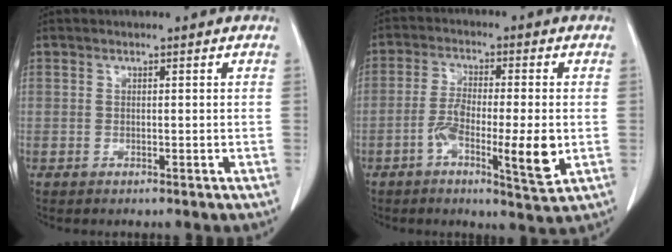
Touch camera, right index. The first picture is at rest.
{"total": 9.5, "force": [-2.5, 1.7, 9.0], "torque": [-0.153, -0.005, -0.042]}